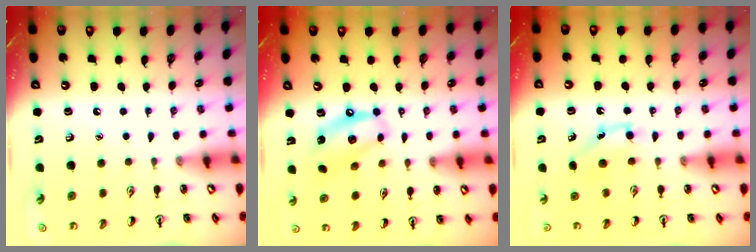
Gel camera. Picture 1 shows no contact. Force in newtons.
{"total": 10.5, "press": 10.2, "slide": 2.7}
{"total": 5.1, "press": 4.7, "slide": 1.8}